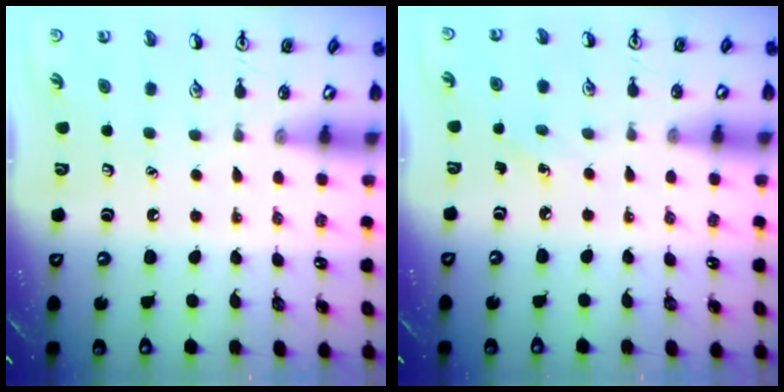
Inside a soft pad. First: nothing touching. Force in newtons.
{"total": 3.0, "press": 2.8, "slide": 1.1}